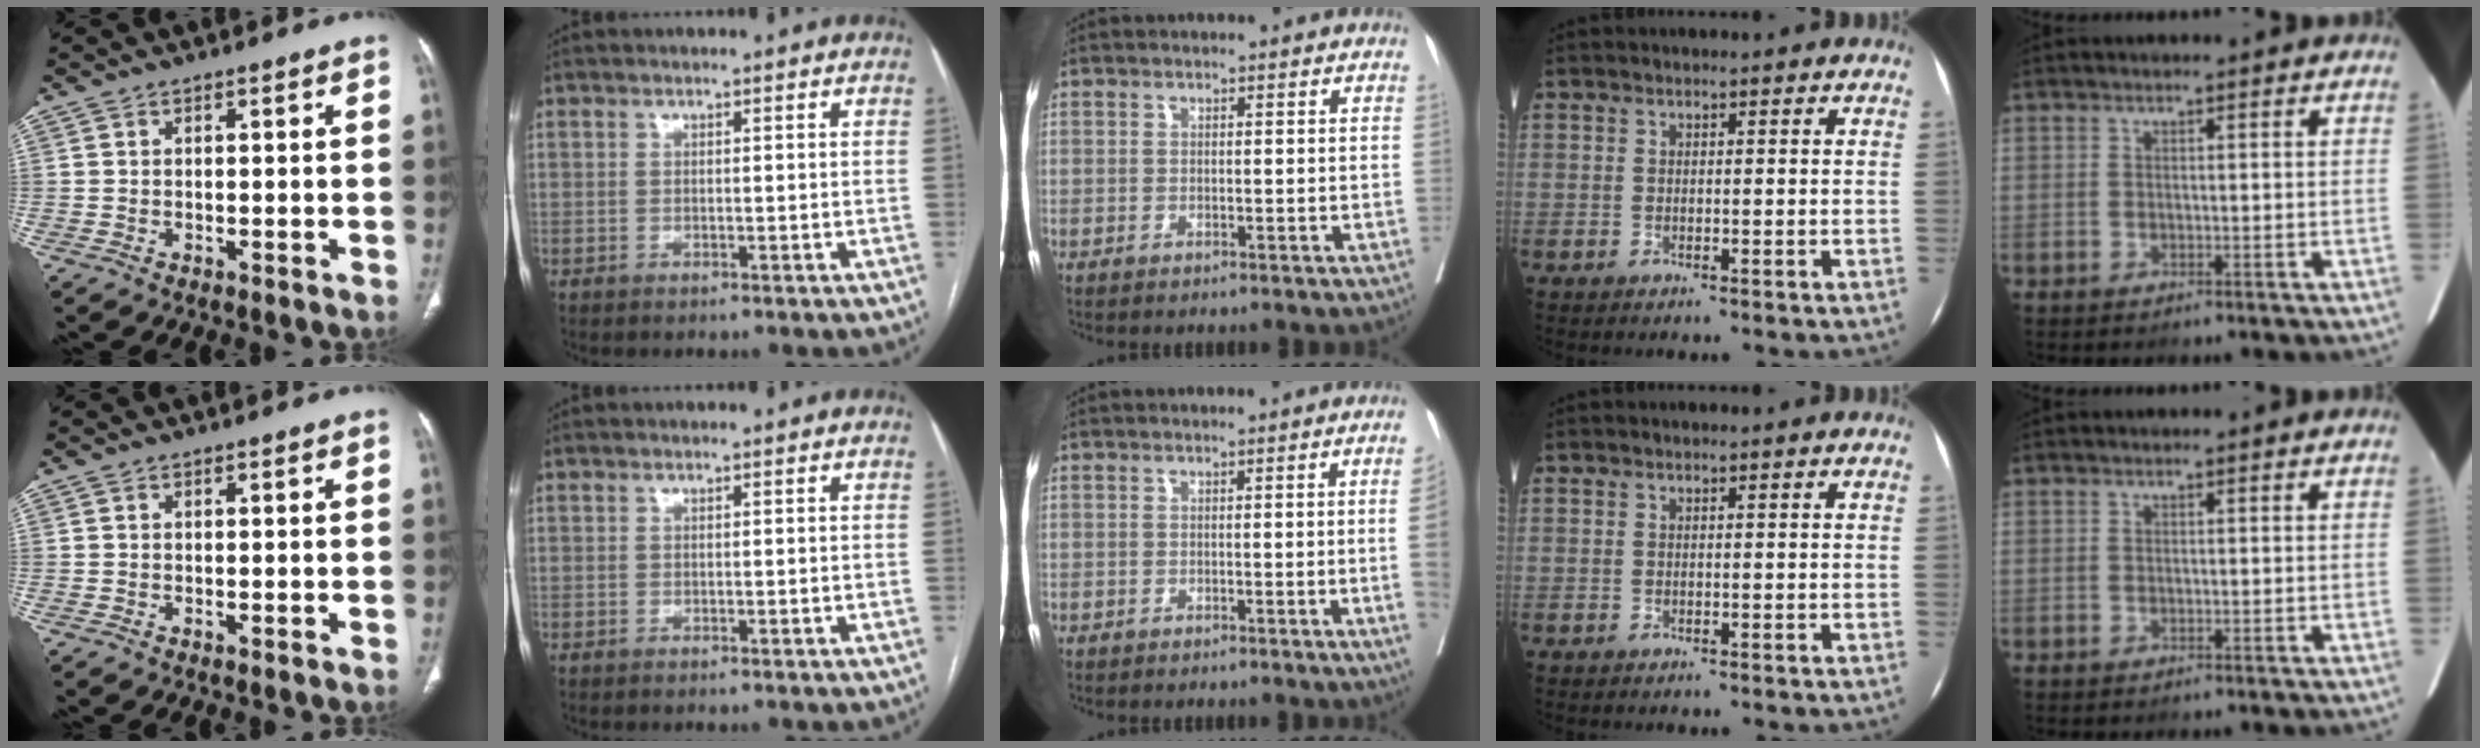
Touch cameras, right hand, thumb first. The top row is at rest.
{"middle": {"total": 3.0, "force": [-0.8, -0.3, 2.9], "torque": [-0.042, 0.002, -0.011]}}